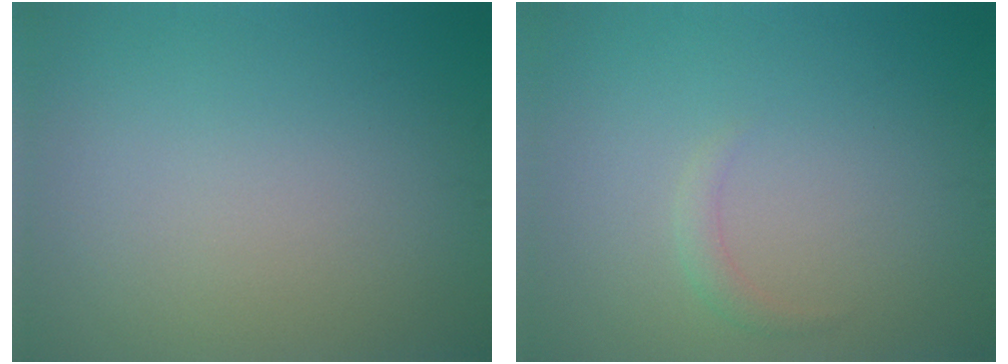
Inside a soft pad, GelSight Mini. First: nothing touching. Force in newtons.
{"total": 1.0, "press": 1.0, "slide": 0.0}